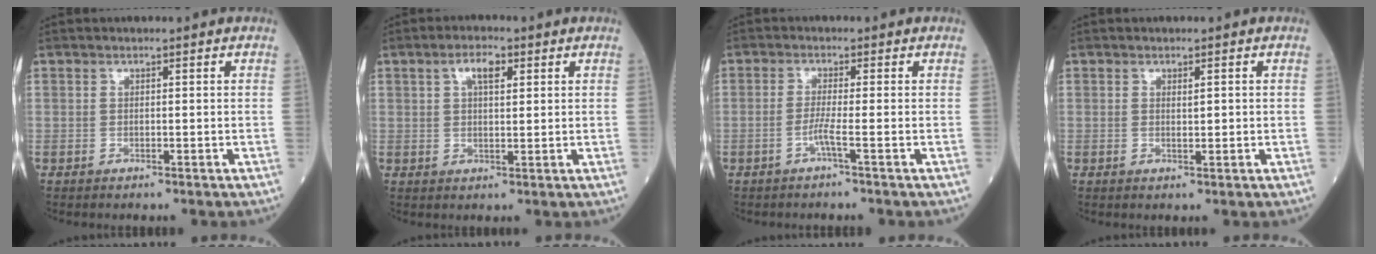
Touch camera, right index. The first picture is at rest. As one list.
[{"total": 4.1, "force": [1.7, 1.6, 3.4], "torque": [-0.069, 0.008, 0.031]}, {"total": 2.1, "force": [-1.1, -0.6, 1.6], "torque": [-0.039, -0.004, -0.026]}, {"total": 1.2, "force": [0.2, 0.3, 1.1], "torque": [-0.023, -0.003, 0.005]}]